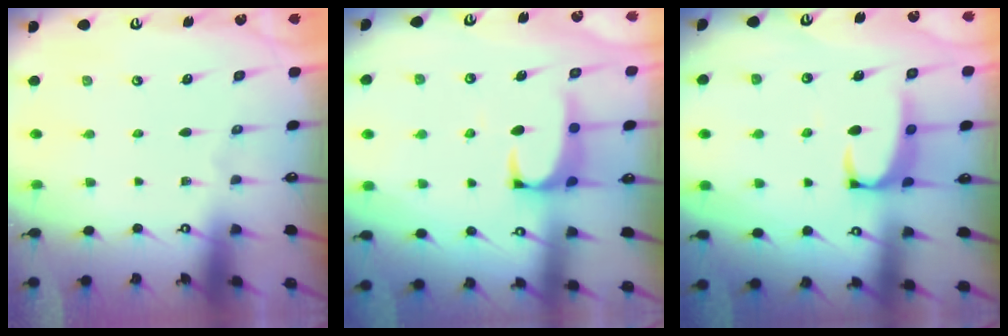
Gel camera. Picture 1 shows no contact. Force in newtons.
{"total": 1.4, "press": 1.3, "slide": 0.6}
{"total": 2.7, "press": 2.5, "slide": 1.0}